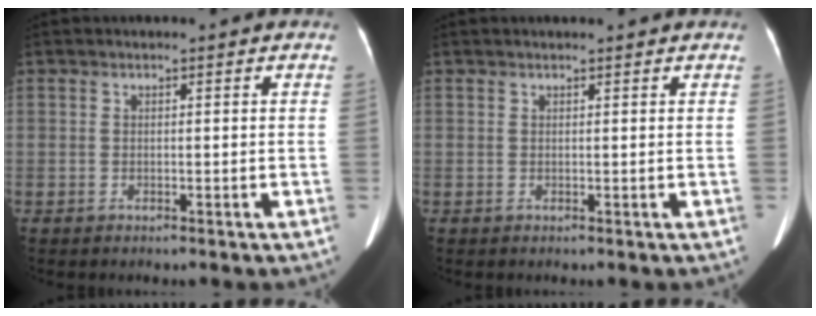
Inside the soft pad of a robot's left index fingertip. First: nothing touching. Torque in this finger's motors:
{"motor_torque": [0.35, -0.39, -0.11, -0.01]}